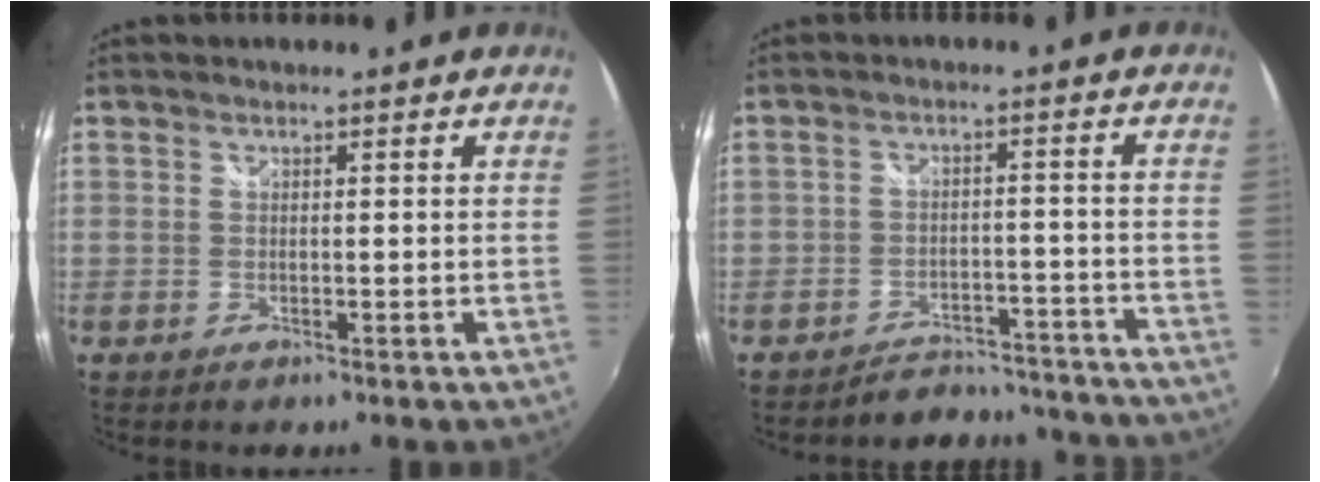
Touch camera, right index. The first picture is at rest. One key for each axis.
{"total": 11.7, "fx": -11.4, "fy": 2.2, "fz": 0.9, "tx": -0.015, "ty": 0.026, "tz": -0.134}